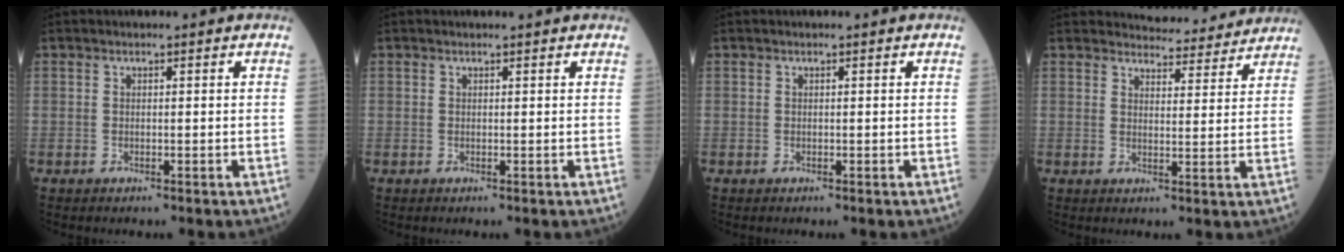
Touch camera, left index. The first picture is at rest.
{"total": 1.4, "force": [1.3, -0.2, 0.5], "torque": [-0.008, 0.009, 0.020]}
{"total": 0.0}
{"total": 9.1, "force": [8.9, 1.5, 0.9], "torque": [-0.004, -0.002, 0.103]}